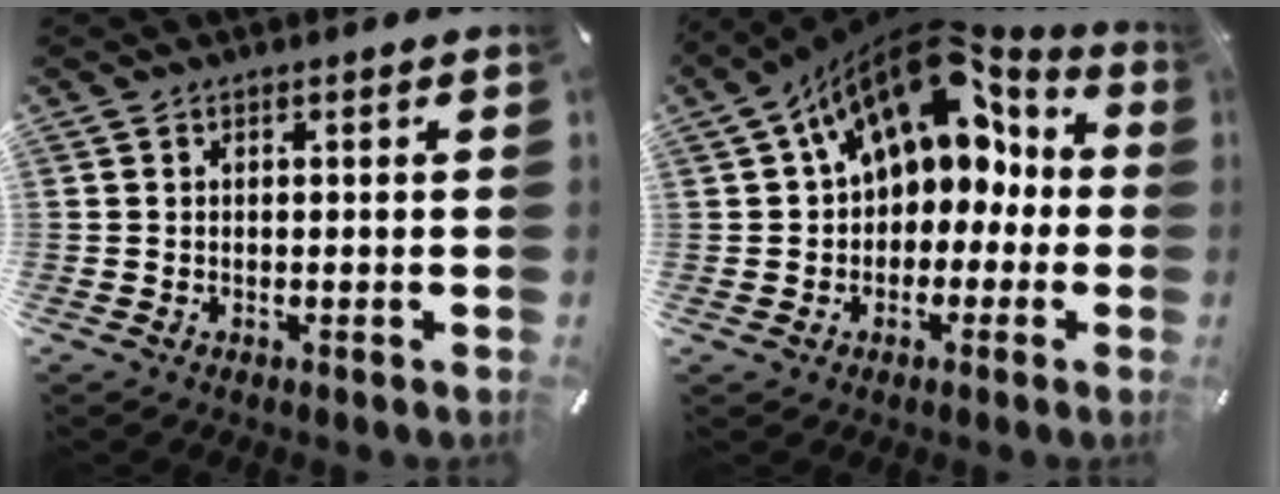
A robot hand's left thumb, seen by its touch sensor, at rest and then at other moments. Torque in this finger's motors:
{"motor_torque": [1.37, 3.63, 1.83, 0.95, 0.32]}